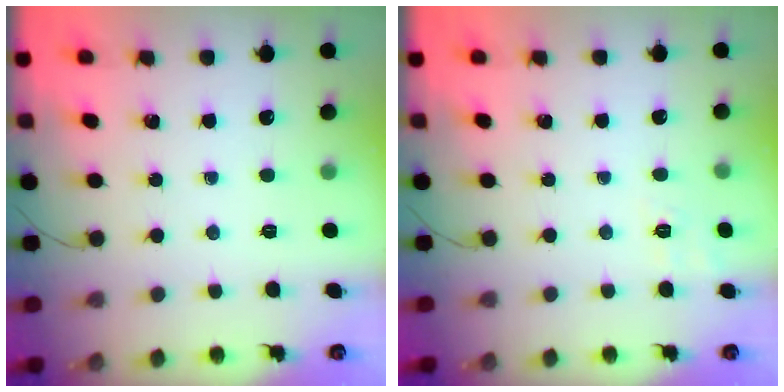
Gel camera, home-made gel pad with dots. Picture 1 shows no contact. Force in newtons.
{"total": 5.8, "press": 5.5, "slide": 1.9}